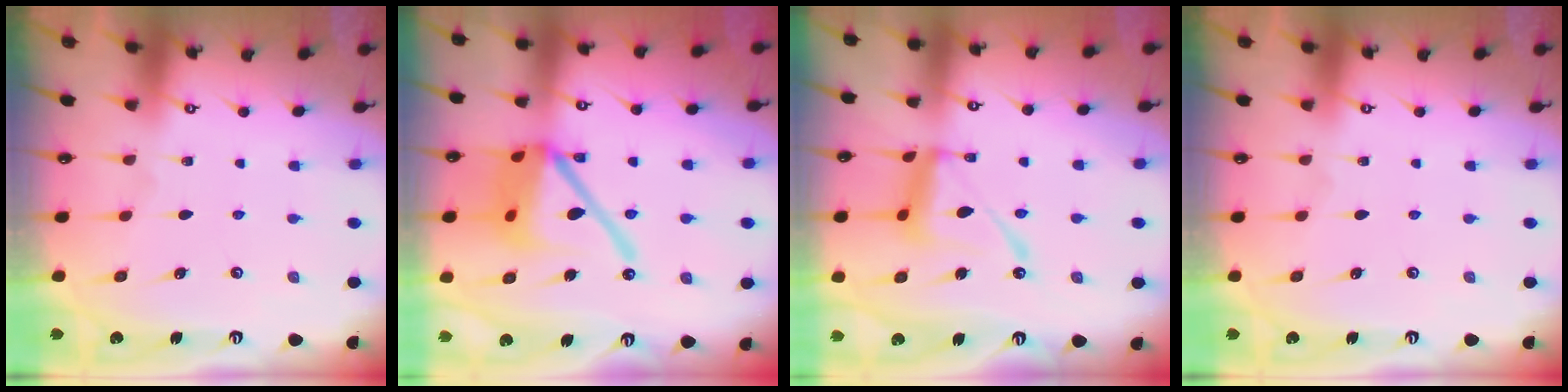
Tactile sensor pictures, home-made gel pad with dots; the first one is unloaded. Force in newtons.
{"total": 17.6, "press": 17.4, "slide": 2.5}
{"total": 13.9, "press": 13.8, "slide": 1.2}
{"total": 0.0}